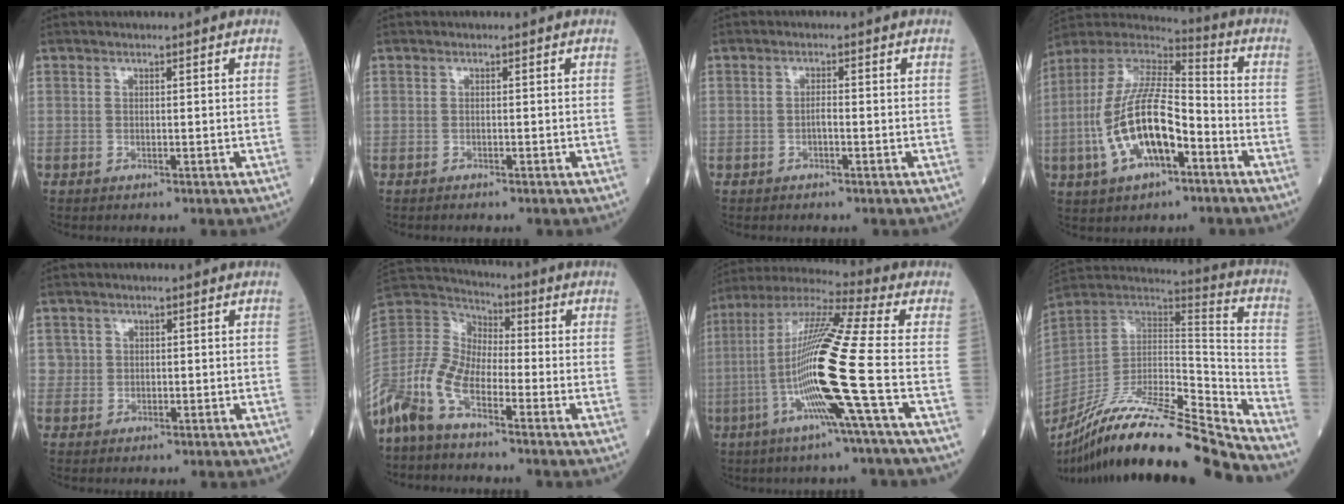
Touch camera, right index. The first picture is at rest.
{"total": 0.5, "force": [-0.4, -0.1, 0.3], "torque": [-0.002, 0.001, -0.006]}
{"total": 1.1, "force": [-0.4, 0.2, 1.0], "torque": [-0.017, 0.003, -0.007]}
{"total": 16.3, "force": [-4.8, 5.7, 14.4], "torque": [-0.297, 0.011, -0.085]}
{"total": 1.6, "force": [0.2, 1.5, 0.0], "torque": [0.010, 0.006, 0.003]}
{"total": 11.3, "force": [-7.4, 4.4, 7.3], "torque": [-0.176, 0.014, -0.154]}
{"total": 17.5, "force": [-4.2, -2.1, 16.8], "torque": [-0.332, -0.008, -0.094]}
{"total": 25.6, "force": [-22.0, 0.5, 13.2], "torque": [-0.224, -0.013, -0.370]}